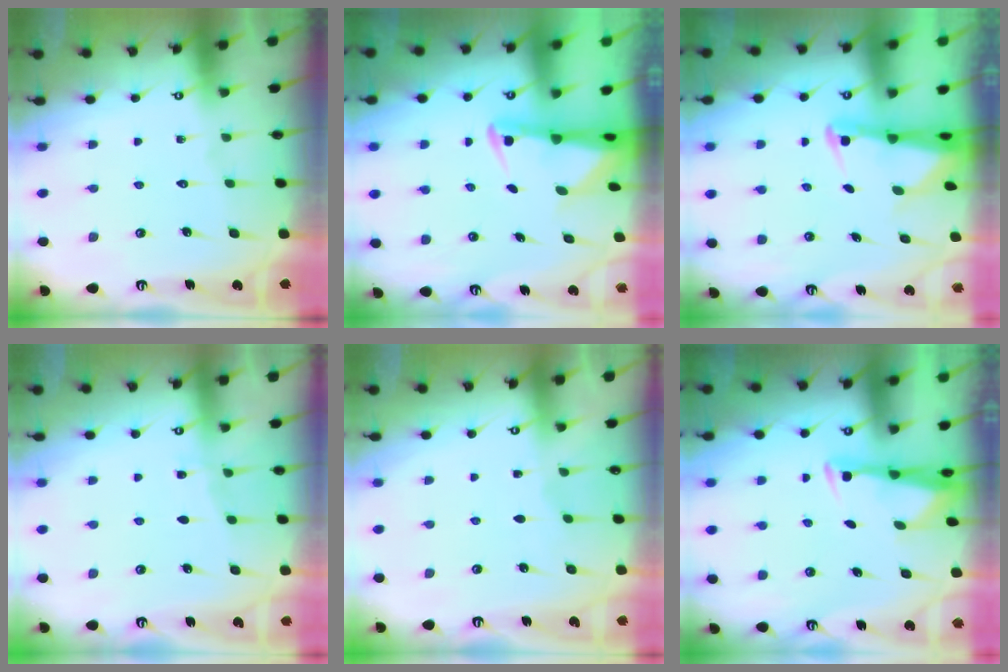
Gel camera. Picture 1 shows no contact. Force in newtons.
{"total": 2.9, "press": 2.9, "slide": 0.6}
{"total": 2.7, "press": 2.7, "slide": 0.4}
{"total": 3.9, "press": 3.9, "slide": 0.5}
{"total": 2.0, "press": 2.0, "slide": 0.3}
{"total": 3.2, "press": 3.1, "slide": 0.8}